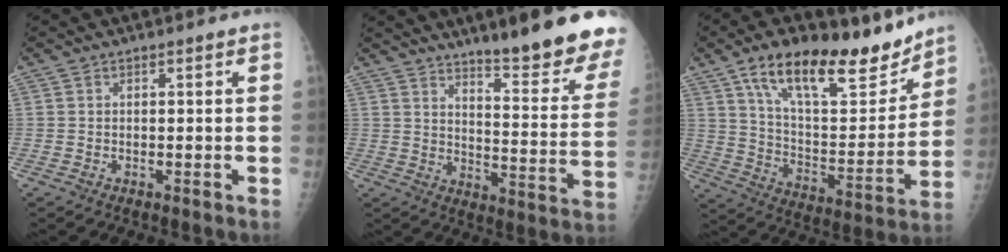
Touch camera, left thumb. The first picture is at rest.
{"total": 21.0, "force": [15.5, 3.1, 13.7], "torque": [-0.157, -0.104, 0.209]}
{"total": 22.8, "force": [15.6, 8.8, 14.0], "torque": [-0.173, -0.058, 0.260]}